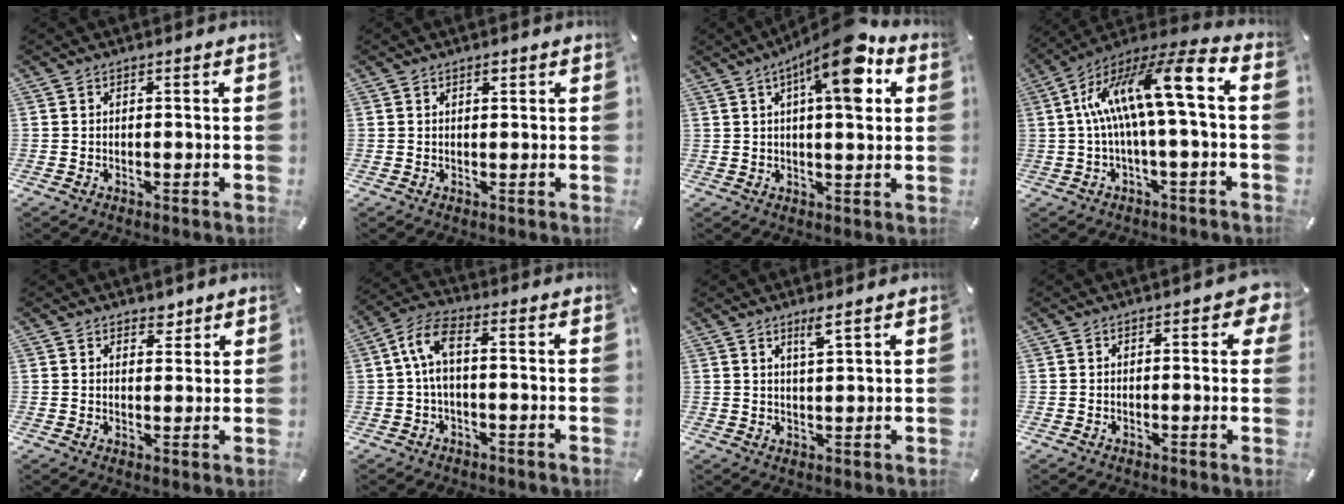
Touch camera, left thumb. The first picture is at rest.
{"total": 0.9, "force": [0.6, 0.5, 0.4], "torque": [0.000, -0.001, 0.009]}
{"total": 14.7, "force": [6.2, 4.0, 12.7], "torque": [-0.187, -0.027, 0.093]}
{"total": 15.7, "force": [2.3, 2.8, 15.3], "torque": [-0.305, -0.008, 0.029]}
{"total": 3.3, "force": [2.6, 2.0, 0.4], "torque": [0.013, -0.012, 0.044]}
{"total": 7.7, "force": [-0.3, 3.5, 6.9], "torque": [-0.148, 0.004, -0.008]}
{"total": 3.5, "force": [2.6, 0.2, 2.3], "torque": [-0.043, -0.006, 0.044]}
{"total": 3.2, "force": [1.1, 1.8, 2.4], "torque": [-0.018, -0.004, 0.013]}